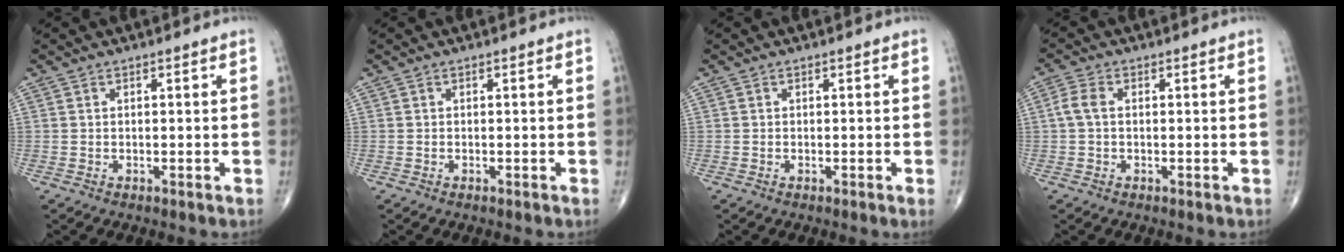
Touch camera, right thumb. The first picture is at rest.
{"total": 0.0}
{"total": 0.8, "force": [-0.3, -0.2, 0.7], "torque": [-0.014, -0.001, -0.005]}
{"total": 3.1, "force": [0.1, 1.9, 2.5], "torque": [-0.058, 0.007, -0.003]}